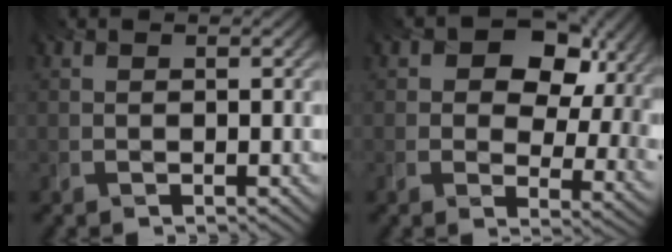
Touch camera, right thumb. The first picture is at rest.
{"total": 14.4, "force": [6.6, 9.1, 9.0], "torque": [-0.127, 0.017, 0.098]}